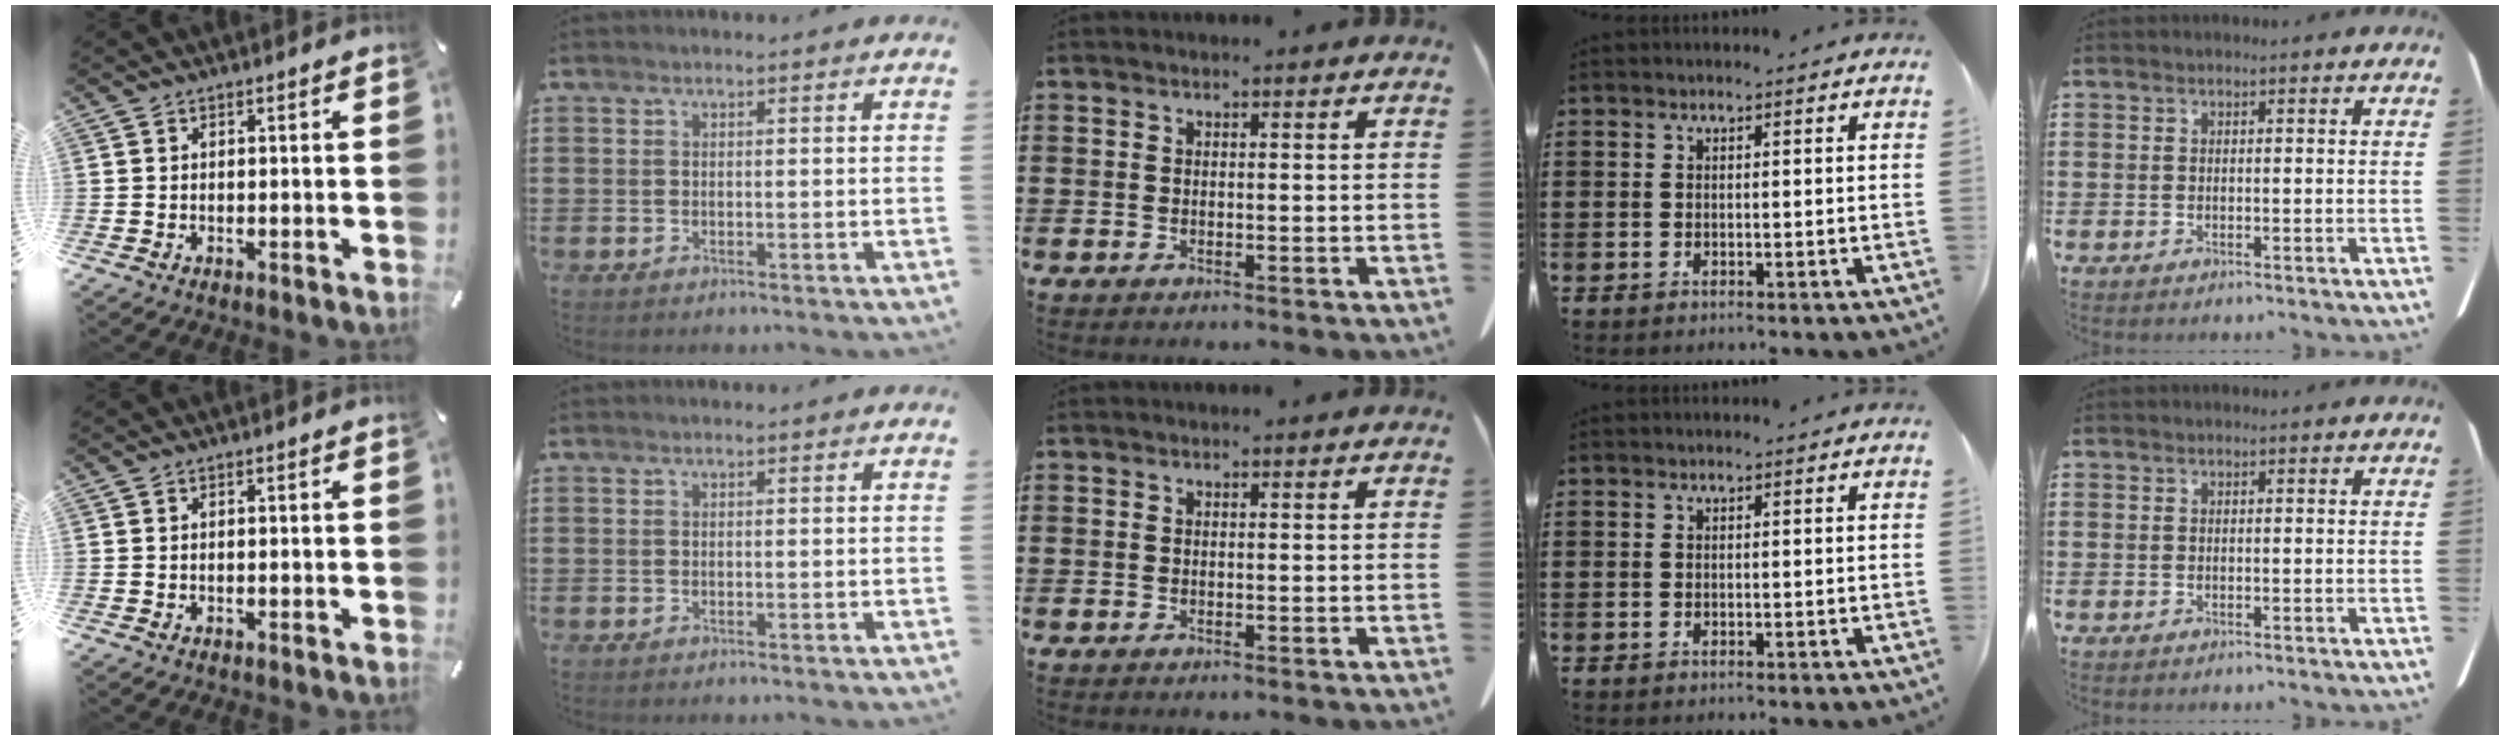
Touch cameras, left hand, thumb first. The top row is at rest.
{}